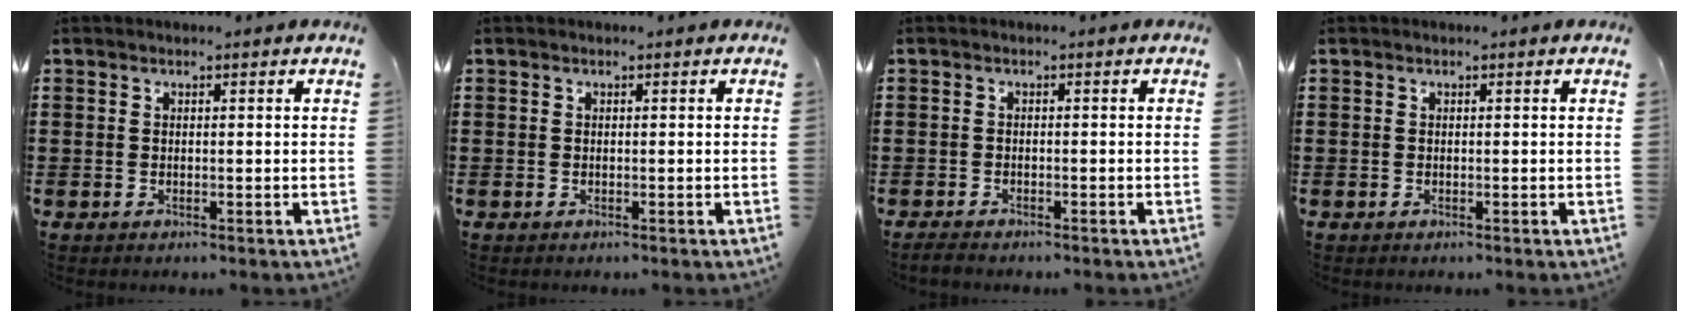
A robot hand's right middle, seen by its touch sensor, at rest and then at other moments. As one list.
[{"total": 0.0}, {"total": 0.9, "force": [-0.9, 0.1, 0.2], "torque": [-0.007, -0.003, -0.017]}, {"total": 0.0}]